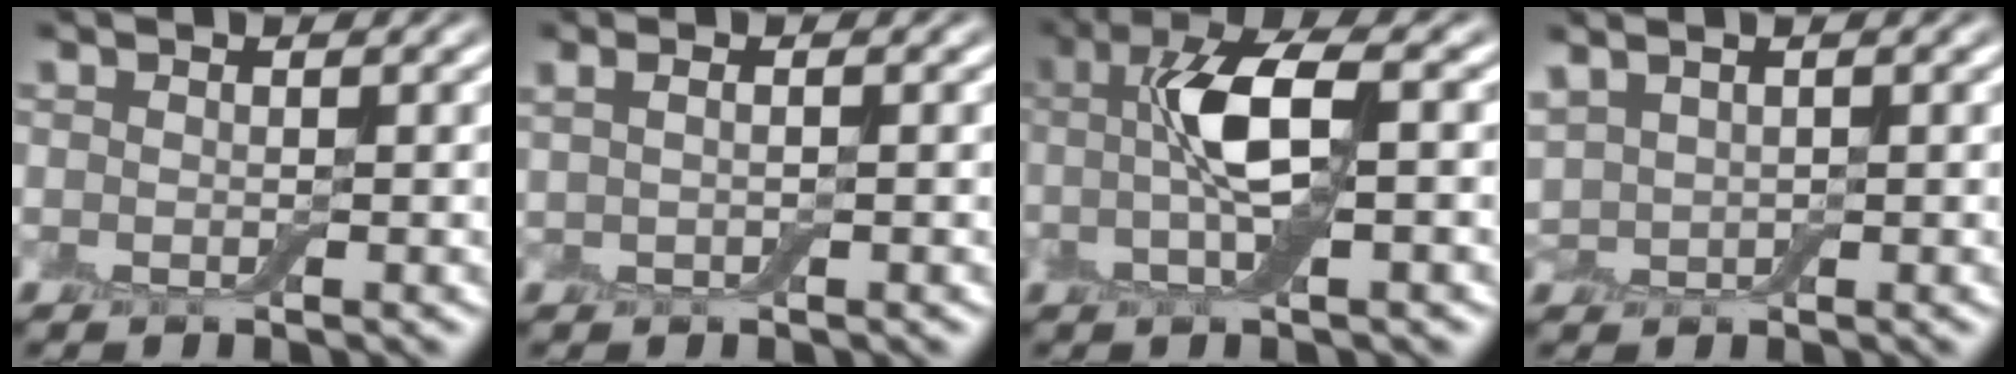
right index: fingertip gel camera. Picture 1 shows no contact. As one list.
[{"total": 2.0, "force": [0.8, 1.2, 1.4], "torque": [-0.010, 0.003, -0.007]}, {"total": 5.8, "force": [-0.1, 1.8, 5.5], "torque": [-0.107, 0.006, -0.007]}, {"total": 2.0, "force": [1.3, 1.1, 0.9], "torque": [-0.029, 0.012, 0.033]}]